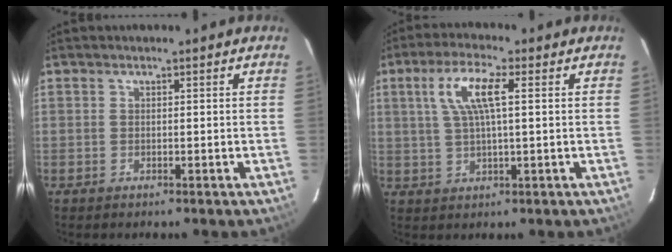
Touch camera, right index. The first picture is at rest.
{"total": 7.9, "force": [2.2, 1.8, 7.4], "torque": [-0.143, 0.011, 0.044]}